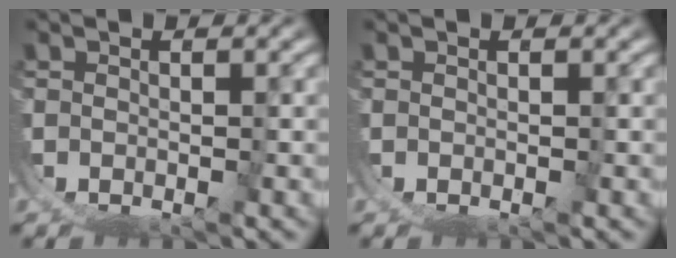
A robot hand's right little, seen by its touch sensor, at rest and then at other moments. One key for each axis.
{"total": 0.0}